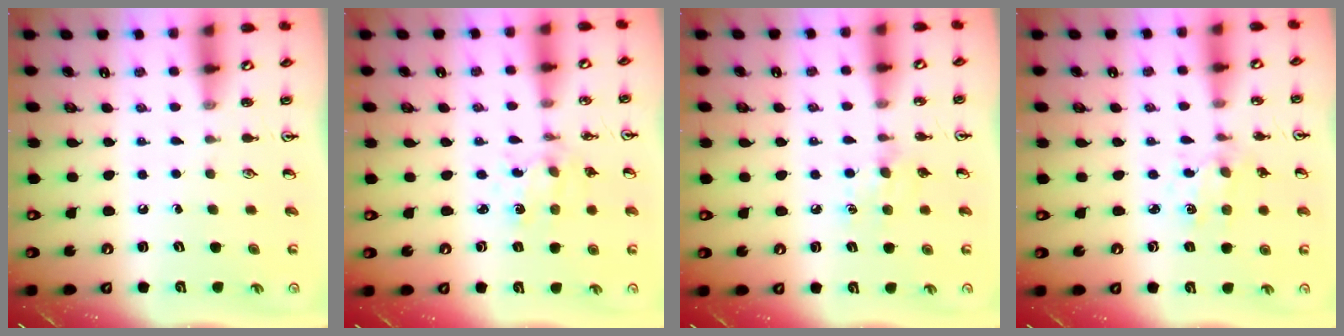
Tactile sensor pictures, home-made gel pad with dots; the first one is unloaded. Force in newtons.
{"total": 1.8, "press": 1.7, "slide": 0.3}
{"total": 6.1, "press": 6.0, "slide": 0.9}
{"total": 1.6, "press": 1.6, "slide": 0.3}